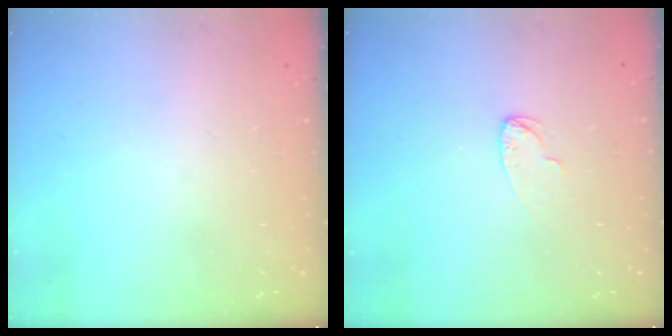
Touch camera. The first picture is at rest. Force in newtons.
{"total": 4.1, "press": 4.1, "slide": 0.4}